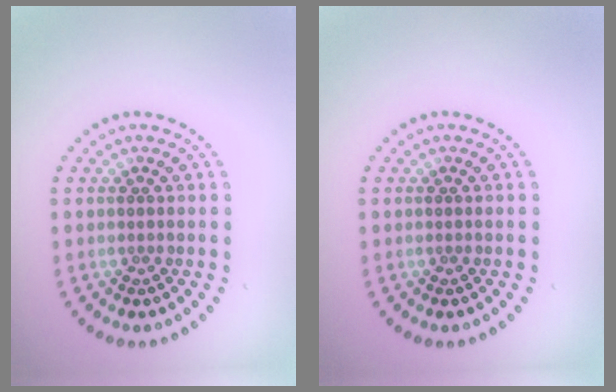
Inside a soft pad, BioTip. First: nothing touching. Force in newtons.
{"total": 0.0}